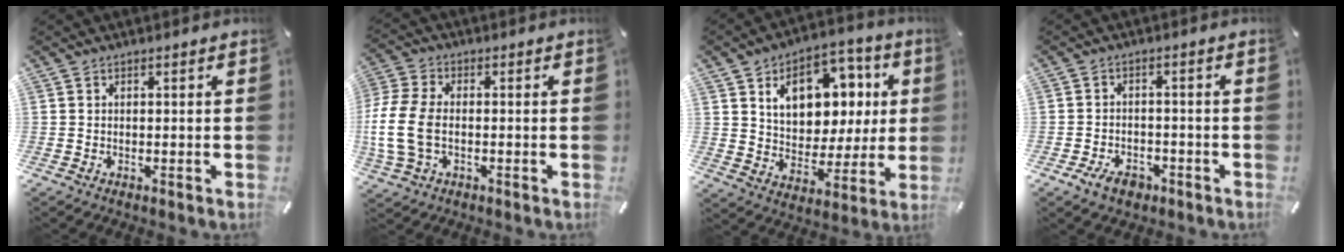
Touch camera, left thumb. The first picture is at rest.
{"total": 10.5, "force": [-1.6, 7.0, 7.6], "torque": [-0.171, 0.004, -0.025]}
{"total": 14.6, "force": [5.6, 11.2, 7.4], "torque": [-0.111, -0.027, 0.106]}
{"total": 5.2, "force": [-3.1, 3.3, 2.6], "torque": [-0.058, 0.012, -0.060]}